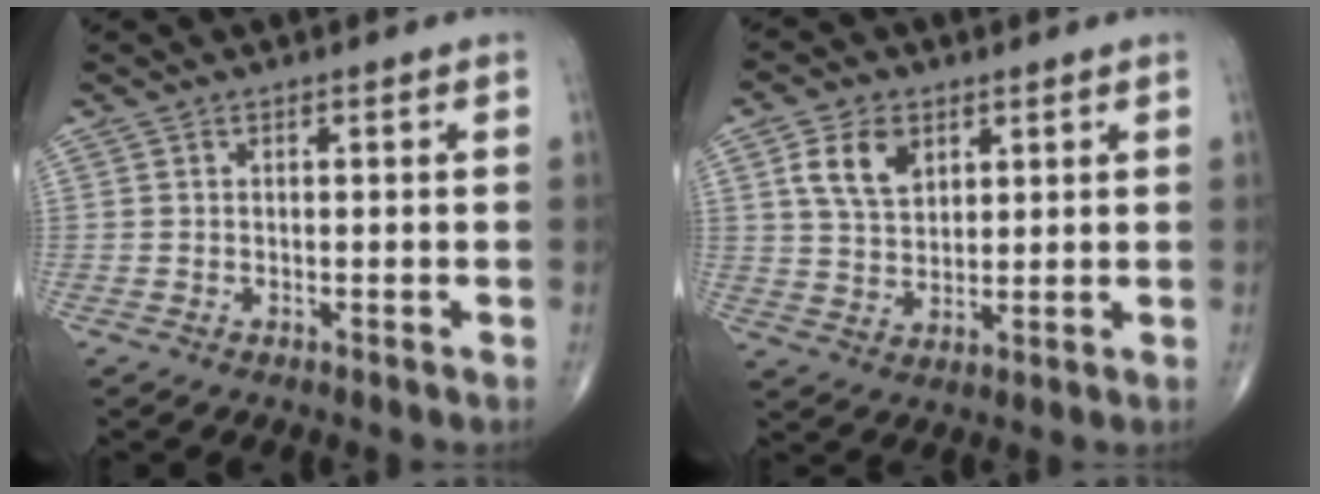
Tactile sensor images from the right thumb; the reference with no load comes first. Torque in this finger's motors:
{"motor_torque": [1.52, 1.57, 1.05, 0.49, 0.12]}